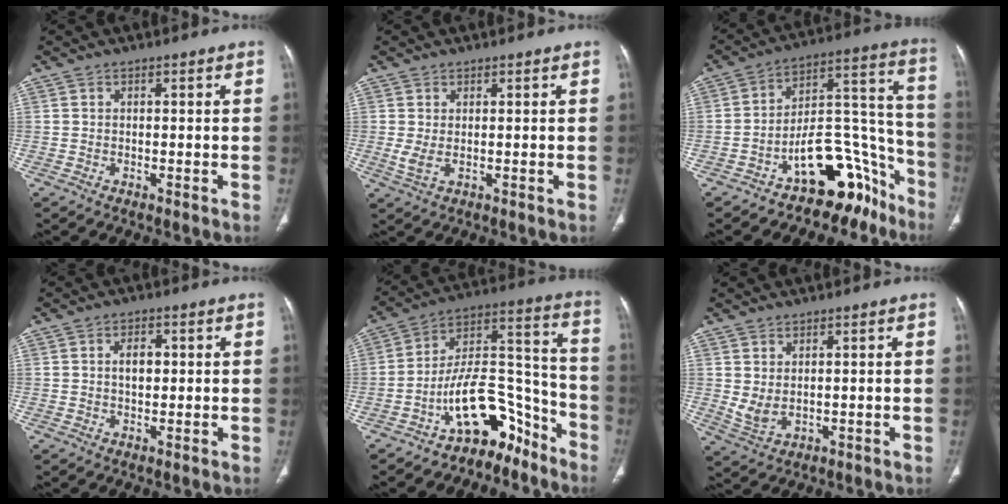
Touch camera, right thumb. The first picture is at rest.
{"total": 2.5, "force": [0.3, 0.8, 2.3], "torque": [-0.057, -0.005, 0.011]}
{"total": 19.3, "force": [-12.2, 9.6, 11.4], "torque": [-0.094, 0.144, -0.184]}
{"total": 3.5, "force": [0.6, 2.2, 2.7], "torque": [-0.038, 0.002, 0.009]}
{"total": 15.3, "force": [-10.3, 7.4, 8.4], "torque": [-0.104, 0.127, -0.174]}
{"total": 4.0, "force": [0.7, 2.1, 3.2], "torque": [-0.066, -0.006, 0.026]}